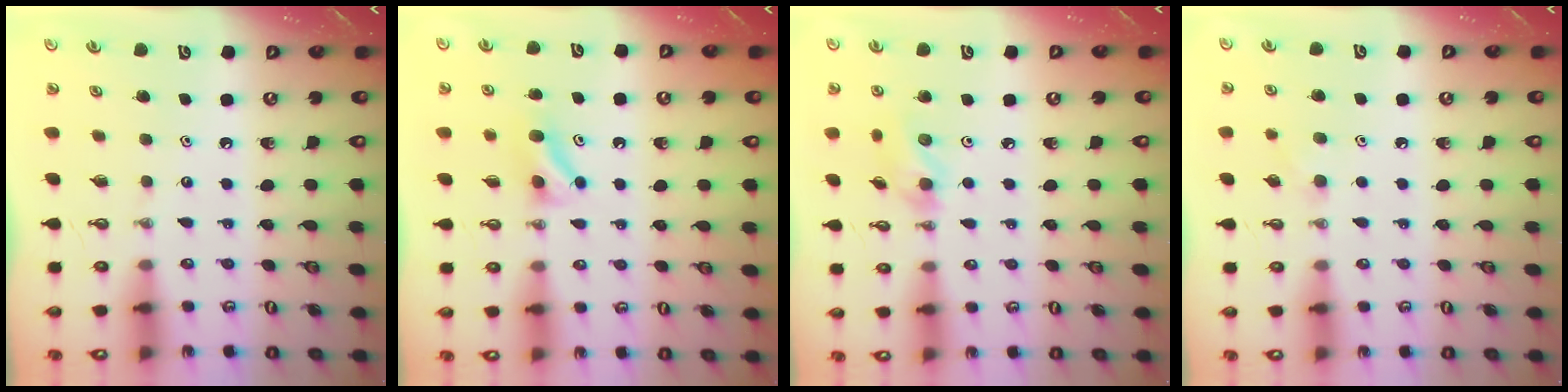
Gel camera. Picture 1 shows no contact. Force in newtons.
{"total": 5.0, "press": 4.8, "slide": 1.4}
{"total": 8.1, "press": 8.0, "slide": 0.9}
{"total": 6.7, "press": 5.8, "slide": 3.4}